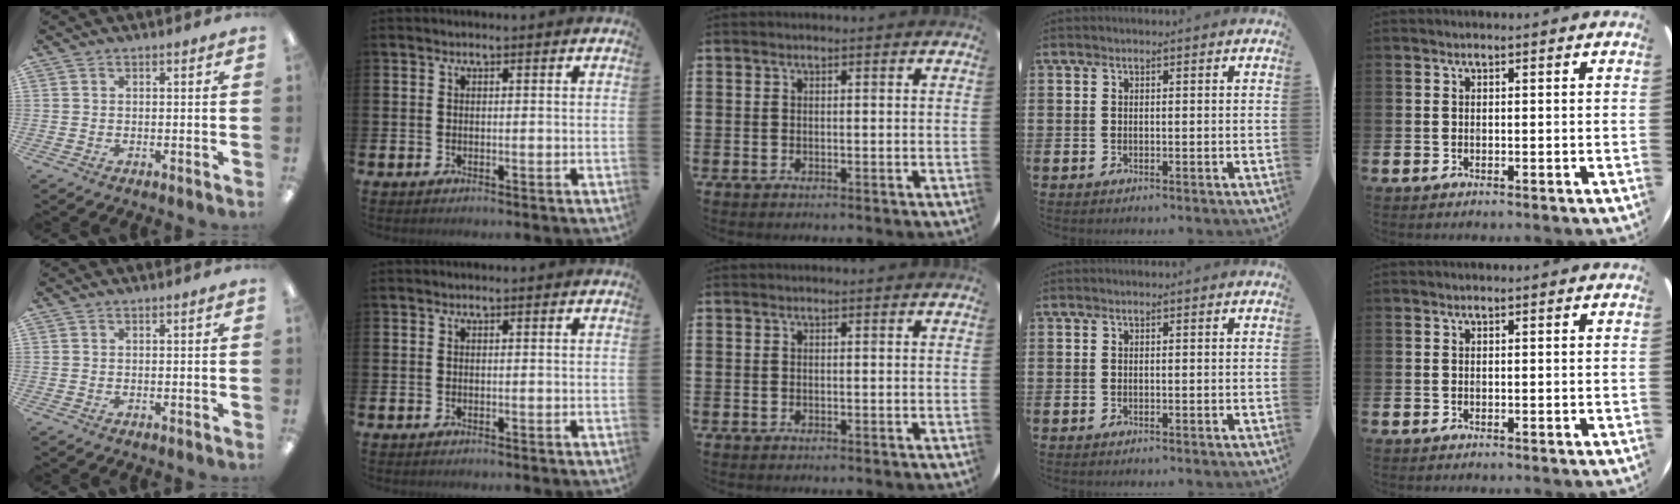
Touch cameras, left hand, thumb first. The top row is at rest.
{}